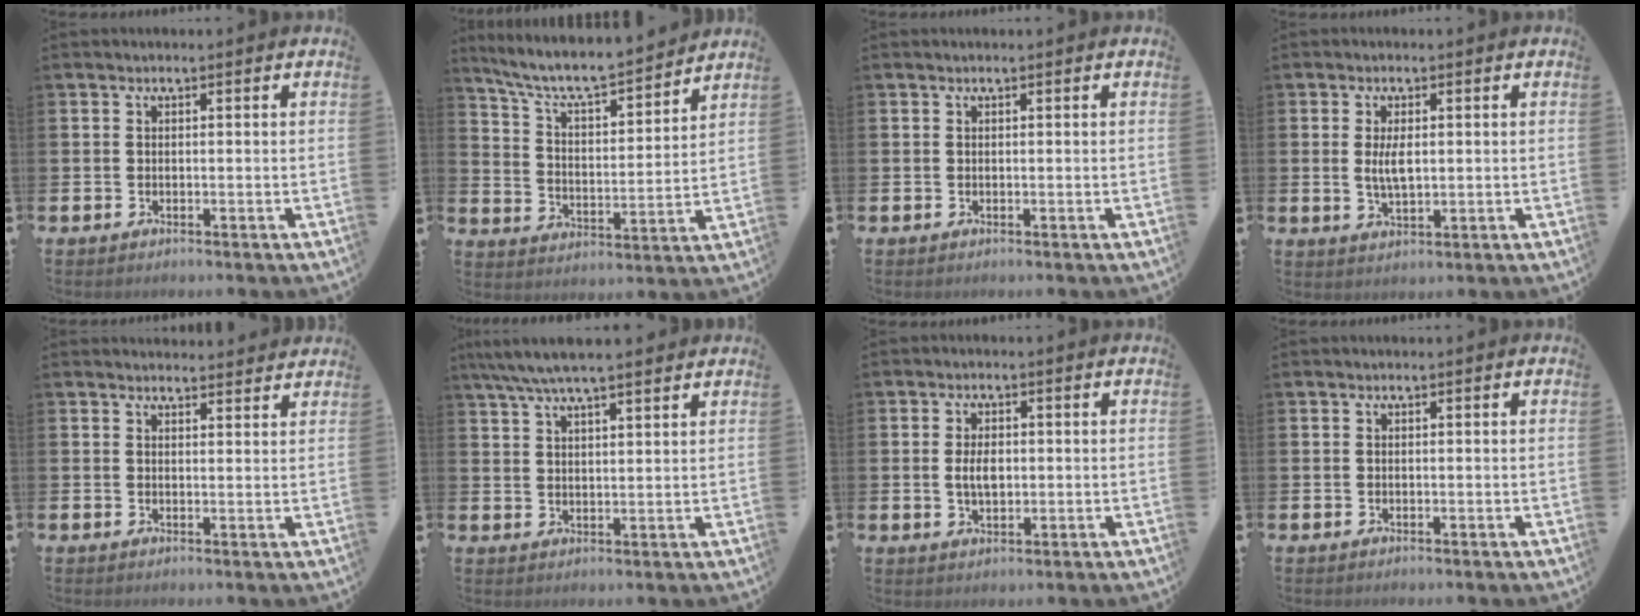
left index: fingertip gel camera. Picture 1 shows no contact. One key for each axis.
{"total": 7.7, "fx": 7.2, "fy": 1.1, "fz": 2.5, "tx": -0.086, "ty": -0.053, "tz": 0.123}
{"total": 0.0}
{"total": 3.4, "fx": 0.5, "fy": 1.4, "fz": 3.1, "tx": -0.054, "ty": 0.001, "tz": 0.006}
{"total": 2.3, "fx": 2.2, "fy": 0.3, "fz": -0.1, "tx": 0.007, "ty": -0.016, "tz": 0.039}
{"total": 5.9, "fx": 5.3, "fy": 0.8, "fz": 2.6, "tx": -0.064, "ty": -0.011, "tz": 0.096}
{"total": 3.6, "fx": 0.1, "fy": 2.1, "fz": 2.9, "tx": -0.040, "ty": 0.002, "tz": -0.004}
{"total": 0.0}